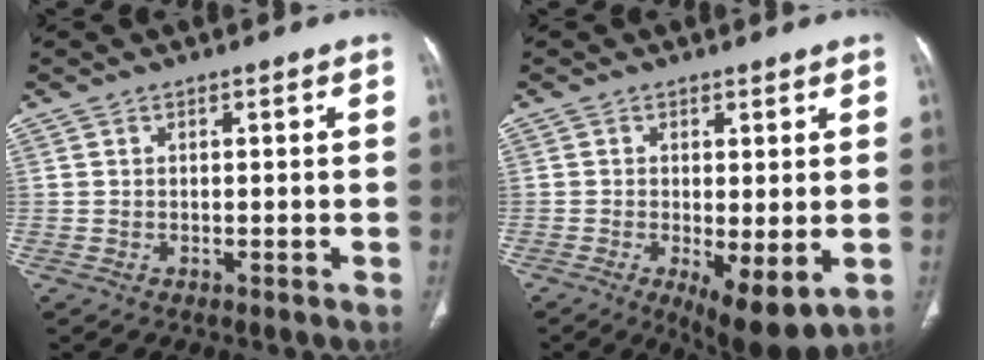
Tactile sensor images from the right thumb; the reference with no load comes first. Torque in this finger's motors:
{"motor_torque": [0.01, 0.78, -0.10, -0.10, 0.05]}